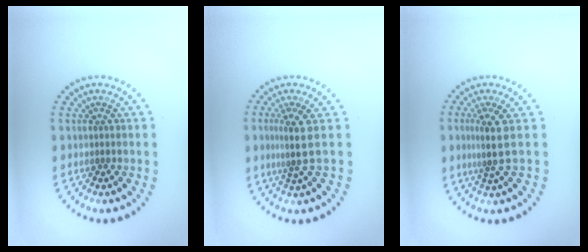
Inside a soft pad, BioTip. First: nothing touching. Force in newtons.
{"total": 2.9, "press": 2.1, "slide": 2.0}
{"total": 2.8, "press": 2.1, "slide": 1.8}